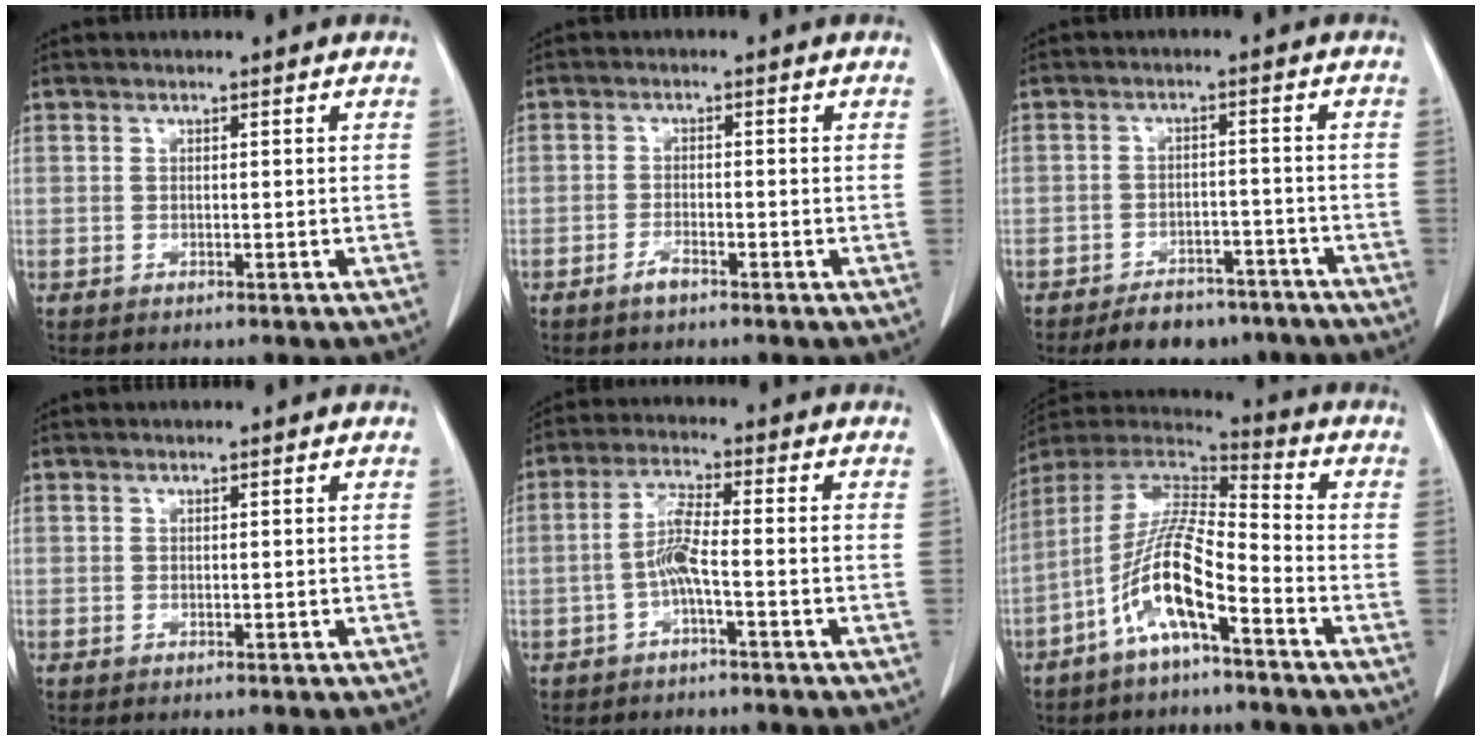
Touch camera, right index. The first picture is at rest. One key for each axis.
{"total": 2.1, "fx": -1.6, "fy": 0.5, "fz": 1.3, "tx": -0.027, "ty": 0.000, "tz": -0.032}
{"total": 8.9, "fx": -7.3, "fy": 4.0, "fz": 2.9, "tx": -0.028, "ty": 0.006, "tz": -0.106}
{"total": 0.0}
{"total": 4.9, "fx": -1.6, "fy": 0.2, "fz": 4.7, "tx": -0.097, "ty": 0.008, "tz": -0.033}
{"total": 12.3, "fx": -5.9, "fy": 2.2, "fz": 10.6, "tx": -0.216, "ty": 0.007, "tz": -0.116}